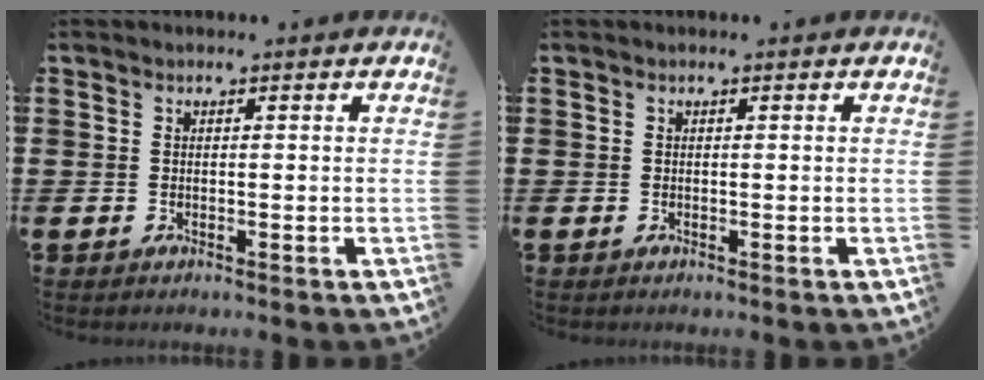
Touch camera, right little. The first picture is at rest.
{"total": 0.0}